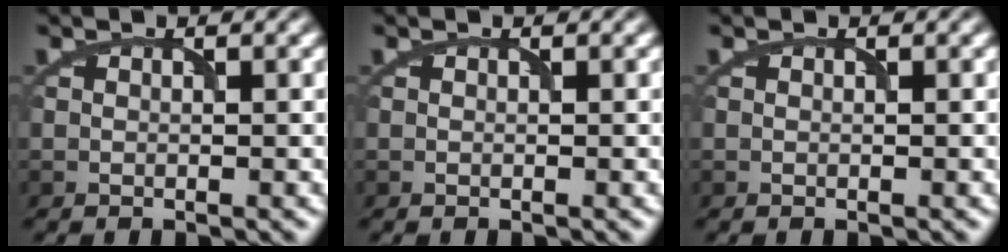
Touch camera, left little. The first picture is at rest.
{"total": 0.0}
{"total": 0.0}